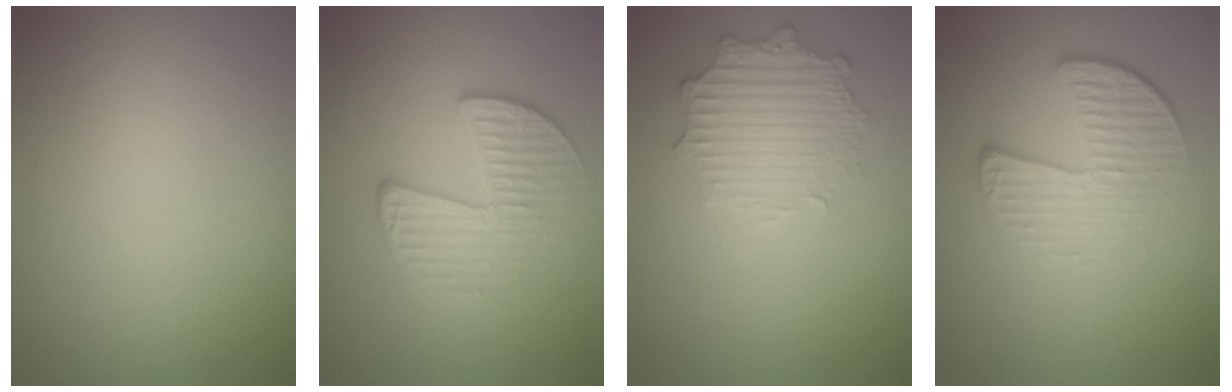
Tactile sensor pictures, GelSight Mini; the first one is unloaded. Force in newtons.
{"total": 3.5, "press": 2.9, "slide": 2.0}
{"total": 3.5, "press": 2.9, "slide": 2.0}
{"total": 4.4, "press": 2.9, "slide": 3.3}